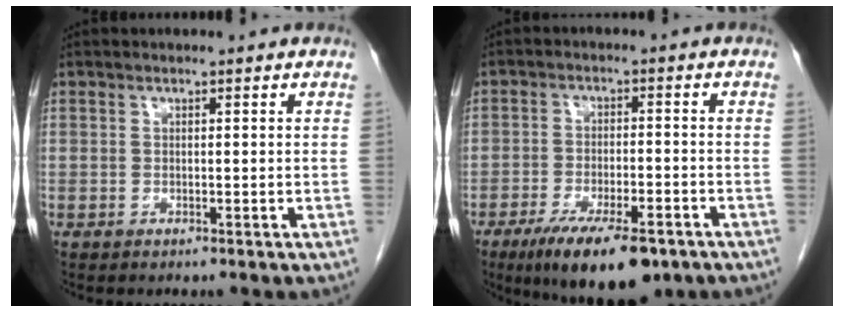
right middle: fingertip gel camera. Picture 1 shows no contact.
{"total": 12.0, "force": [-7.9, 3.5, 8.2], "torque": [-0.132, -0.015, -0.125]}